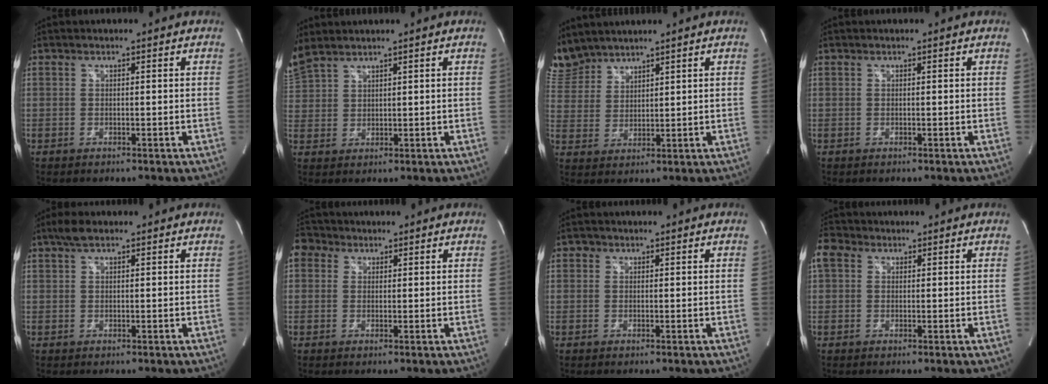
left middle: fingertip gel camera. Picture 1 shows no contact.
{"total": 5.1, "force": [4.8, 0.8, 1.8], "torque": [-0.063, 0.019, 0.113]}
{"total": 7.1, "force": [6.9, 1.7, 0.3], "torque": [-0.020, 0.012, 0.156]}
{"total": 0.0}
{"total": 2.6, "force": [1.7, 0.8, 1.7], "torque": [-0.039, 0.016, 0.034]}
{"total": 3.8, "force": [1.7, 3.2, 1.2], "torque": [-0.027, 0.023, 0.032]}
{"total": 0.8, "force": [0.3, 0.7, 0.1], "torque": [0.005, 0.002, 0.003]}
{"total": 3.7, "force": [1.5, 2.8, 1.8], "torque": [-0.050, 0.027, 0.029]}